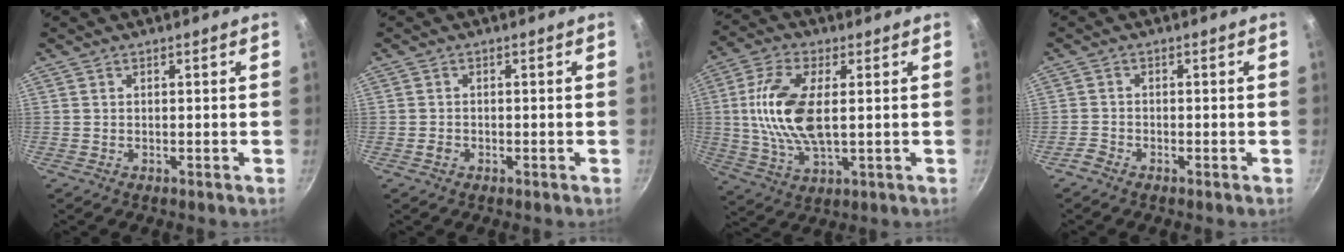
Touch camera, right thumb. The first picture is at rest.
{"total": 1.1, "force": [-0.6, 0.8, 0.5], "torque": [-0.012, 0.003, -0.012]}
{"total": 13.5, "force": [1.3, 6.3, 11.9], "torque": [-0.240, 0.003, 0.023]}
{"total": 1.6, "force": [-1.4, 0.6, 0.5], "torque": [-0.024, 0.010, -0.033]}